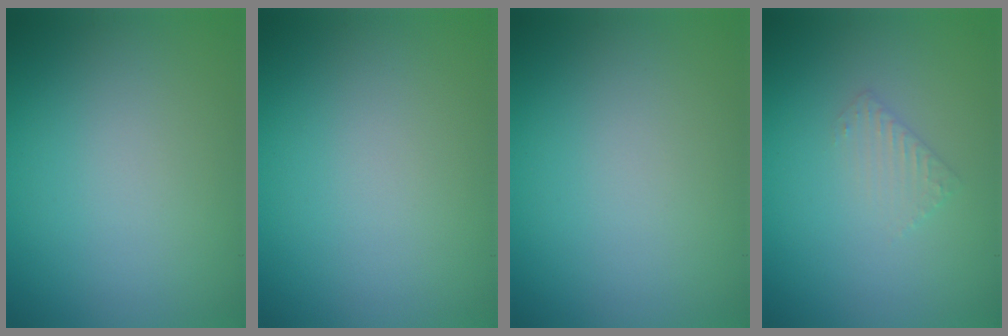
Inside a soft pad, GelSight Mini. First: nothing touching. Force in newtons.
{"total": 0.0}
{"total": 0.0}
{"total": 1.3, "press": 1.3, "slide": 0.3}